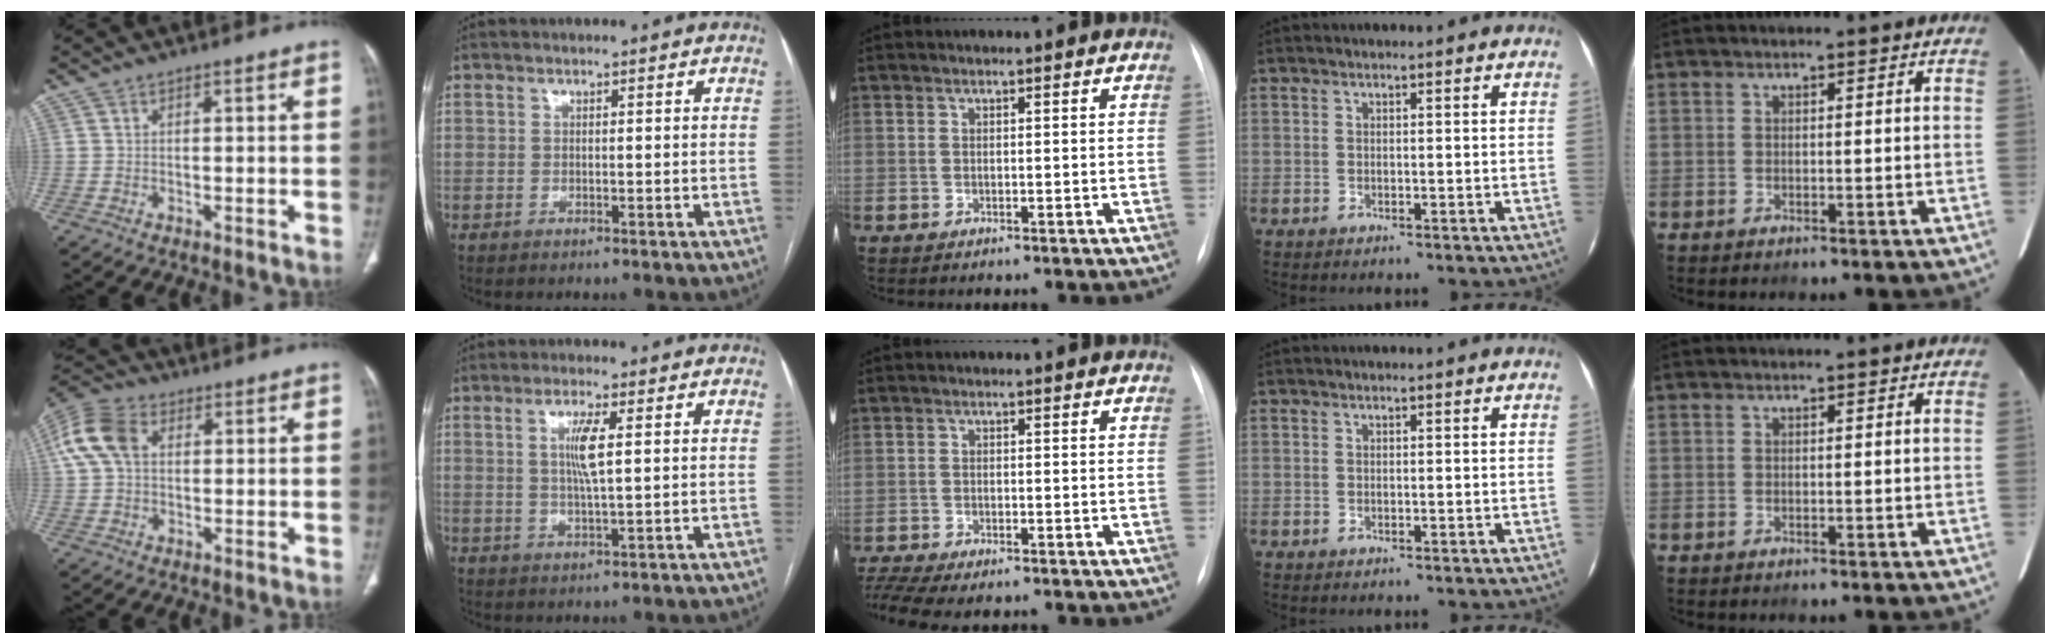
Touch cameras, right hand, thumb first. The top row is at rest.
{"thumb": {"total": 9.9, "force": [2.2, 6.8, 6.8], "torque": [-0.151, 0.027, 0.036]}, "index": {"total": 4.8, "force": [1.1, 0.2, 4.7], "torque": [-0.092, -0.003, 0.022]}, "middle": {"total": 8.1, "force": [-6.8, 2.1, 4.0], "torque": [-0.075, 0.001, -0.106]}}